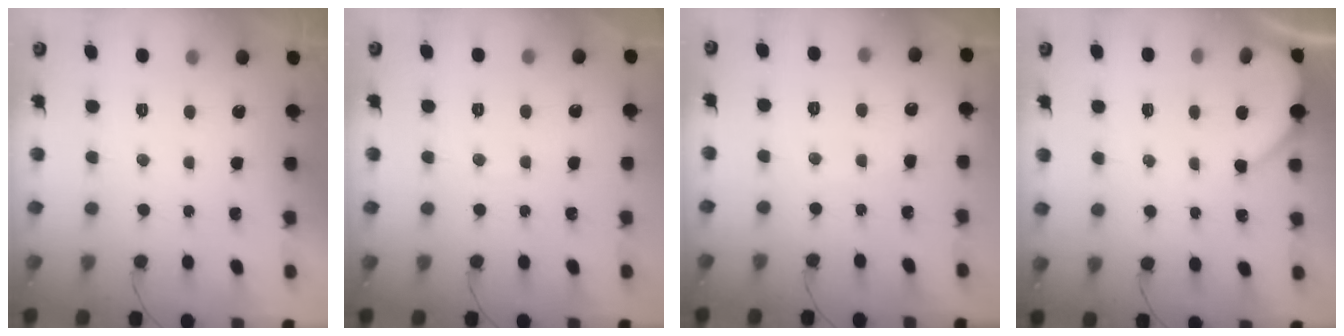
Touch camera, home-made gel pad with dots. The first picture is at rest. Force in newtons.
{"total": 1.8, "press": 1.7, "slide": 0.2}
{"total": 2.0, "press": 2.0, "slide": 0.2}
{"total": 2.9, "press": 2.9, "slide": 0.4}